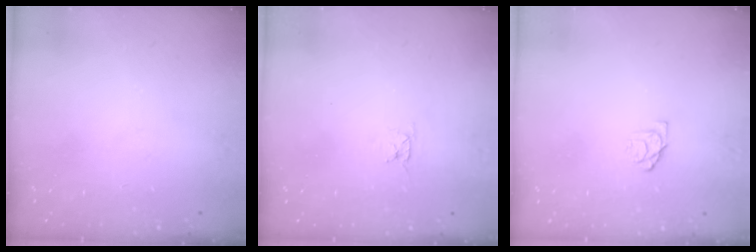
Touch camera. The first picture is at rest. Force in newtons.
{"total": 2.8, "press": 2.8, "slide": 0.3}
{"total": 4.5, "press": 4.5, "slide": 0.3}